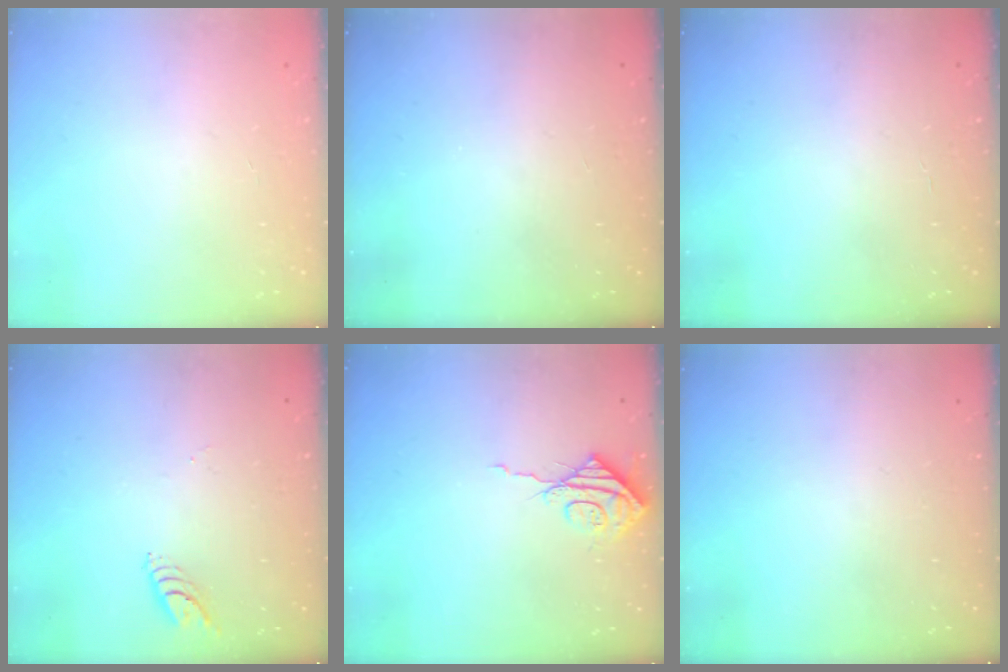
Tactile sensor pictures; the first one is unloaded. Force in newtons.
{"total": 0.0}
{"total": 0.9, "press": 0.9, "slide": 0.1}
{"total": 5.5, "press": 5.5, "slide": 0.5}
{"total": 7.3, "press": 7.3, "slide": 0.6}
{"total": 0.0}